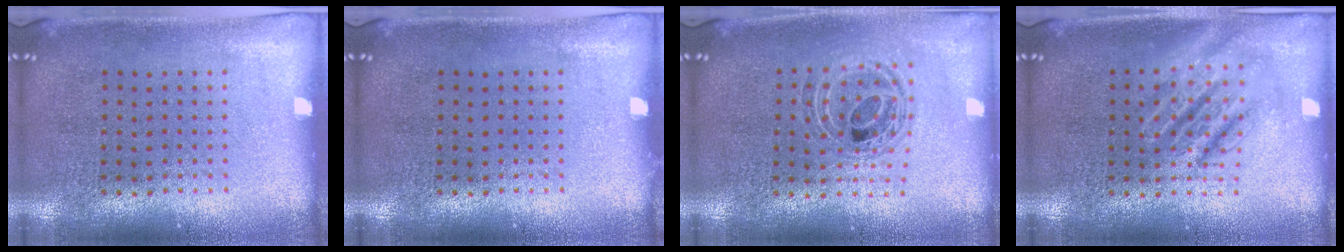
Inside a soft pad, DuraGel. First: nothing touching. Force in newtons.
{"total": 0.0}
{"total": 0.9, "press": 0.9, "slide": 0.2}
{"total": 2.7, "press": 2.7, "slide": 0.3}